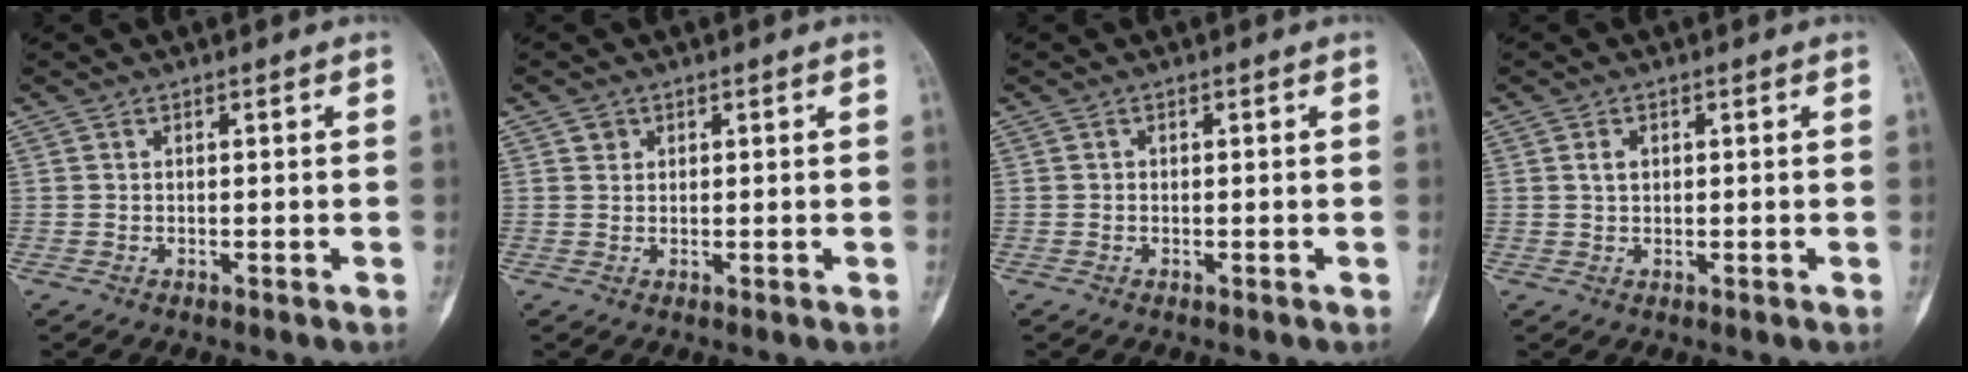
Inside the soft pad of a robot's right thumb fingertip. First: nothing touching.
{"total": 1.3, "force": [0.7, 1.1, 0.2], "torque": [0.008, -0.001, 0.009]}
{"total": 0.0}
{"total": 1.6, "force": [0.4, 1.1, 1.1], "torque": [-0.015, 0.001, 0.008]}